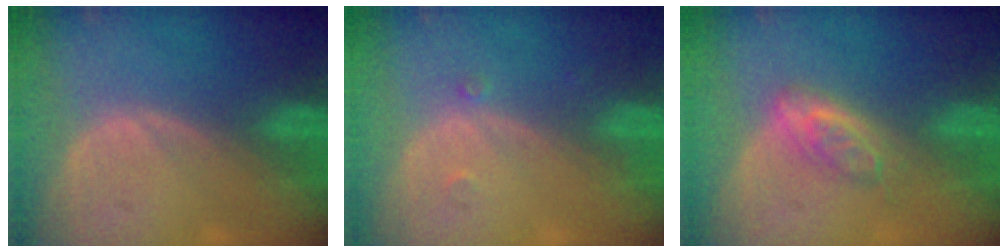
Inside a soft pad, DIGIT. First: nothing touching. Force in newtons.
{"total": 0.8, "press": 0.8, "slide": 0.1}
{"total": 4.7, "press": 4.3, "slide": 1.9}